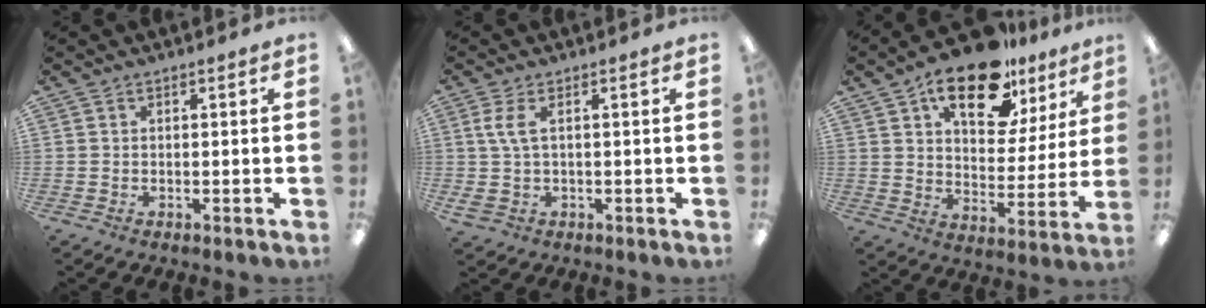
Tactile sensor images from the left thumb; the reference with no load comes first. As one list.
[{"total": 6.0, "force": [1.1, 2.8, 5.2], "torque": [-0.118, 0.001, 0.016]}, {"total": 18.3, "force": [12.1, 8.7, 10.6], "torque": [-0.158, -0.060, 0.206]}]